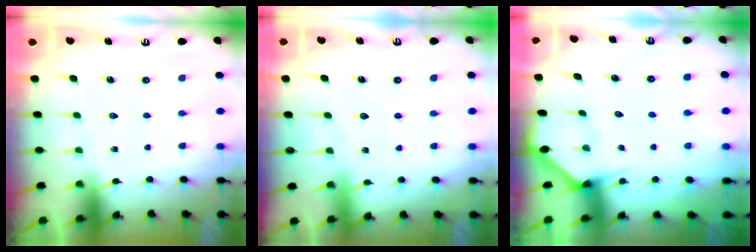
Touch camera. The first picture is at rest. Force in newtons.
{"total": 3.3, "press": 3.3, "slide": 0.4}
{"total": 1.7, "press": 1.7, "slide": 0.2}